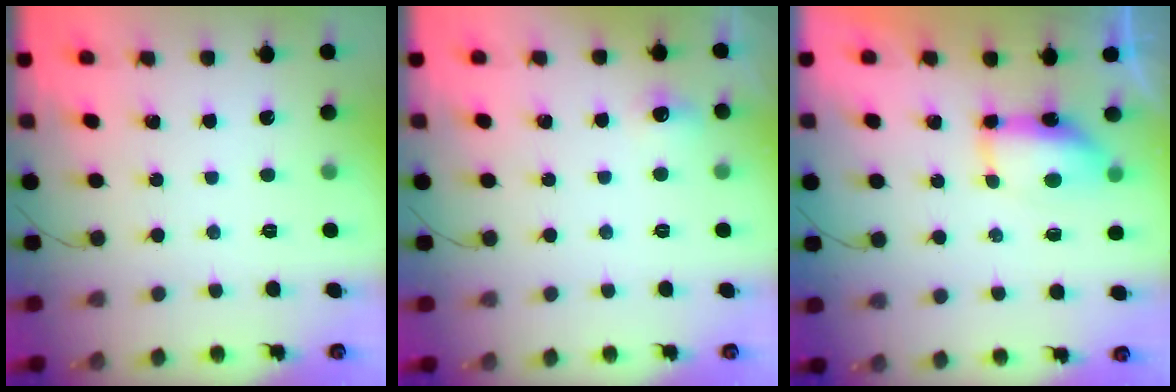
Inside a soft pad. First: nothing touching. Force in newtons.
{"total": 4.6, "press": 4.3, "slide": 1.7}
{"total": 13.8, "press": 9.3, "slide": 10.2}